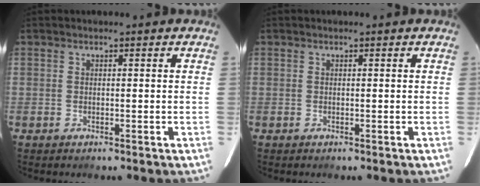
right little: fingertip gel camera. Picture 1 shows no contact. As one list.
[{"total": 0.0}]